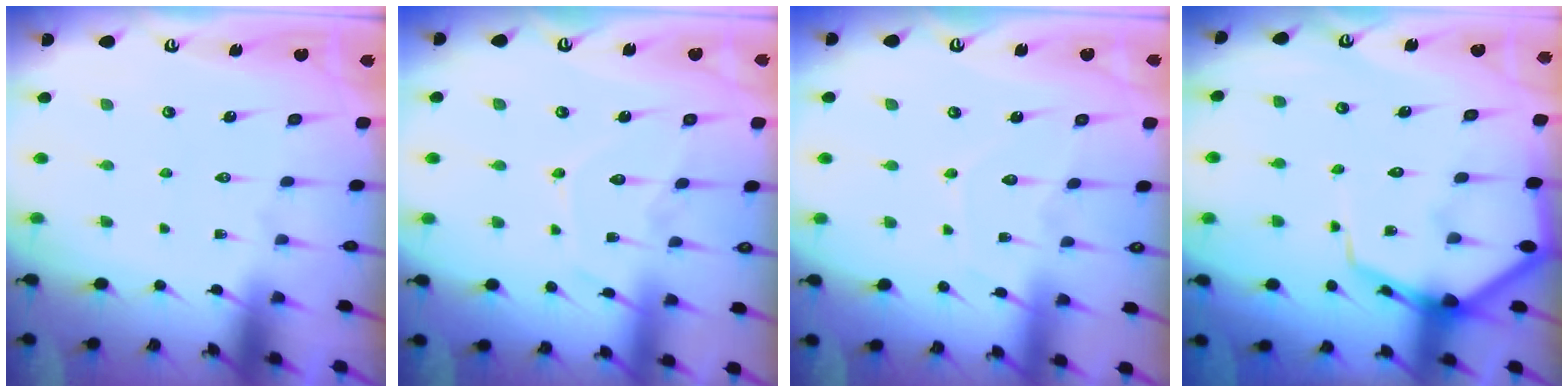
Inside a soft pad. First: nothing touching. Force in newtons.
{"total": 9.0, "press": 9.0, "slide": 0.7}
{"total": 6.5, "press": 6.4, "slide": 0.6}
{"total": 9.8, "press": 9.8, "slide": 1.0}